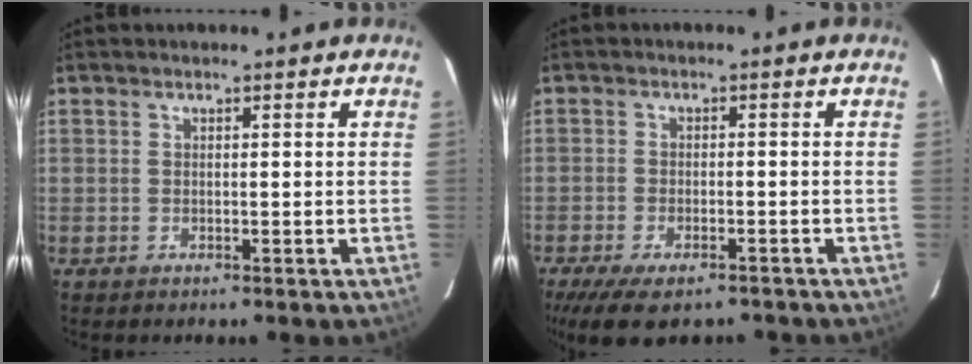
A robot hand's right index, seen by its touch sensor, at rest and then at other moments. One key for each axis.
{"total": 11.1, "fx": -8.2, "fy": 4.2, "fz": 6.2, "tx": -0.141, "ty": -0.033, "tz": -0.133}